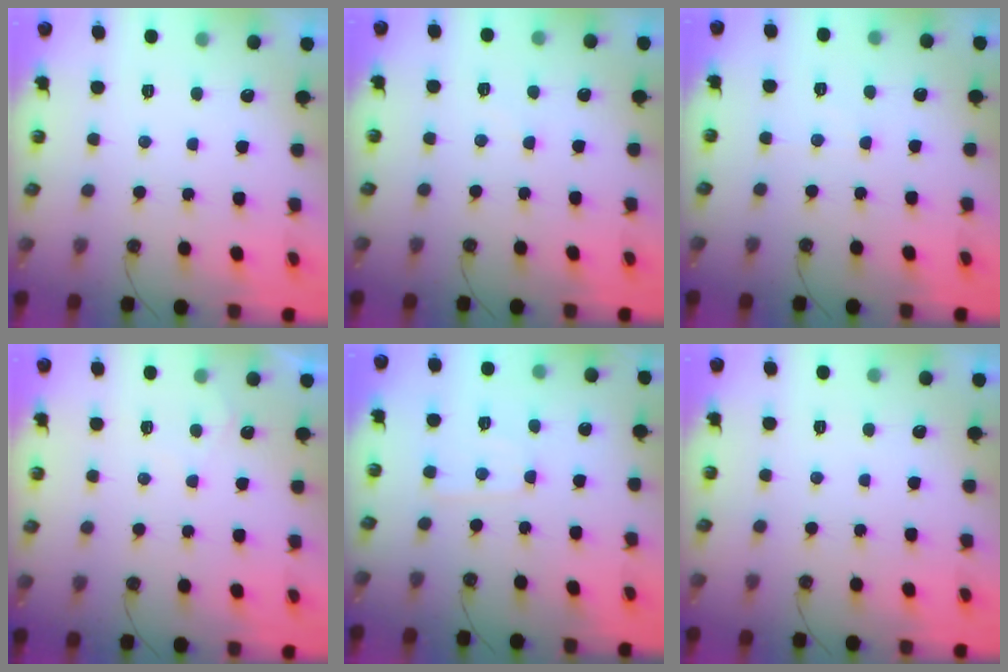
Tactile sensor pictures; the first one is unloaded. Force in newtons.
{"total": 3.1, "press": 3.1, "slide": 0.4}
{"total": 2.7, "press": 2.6, "slide": 0.6}
{"total": 3.3, "press": 3.2, "slide": 0.5}
{"total": 6.6, "press": 6.6, "slide": 0.7}
{"total": 0.0}